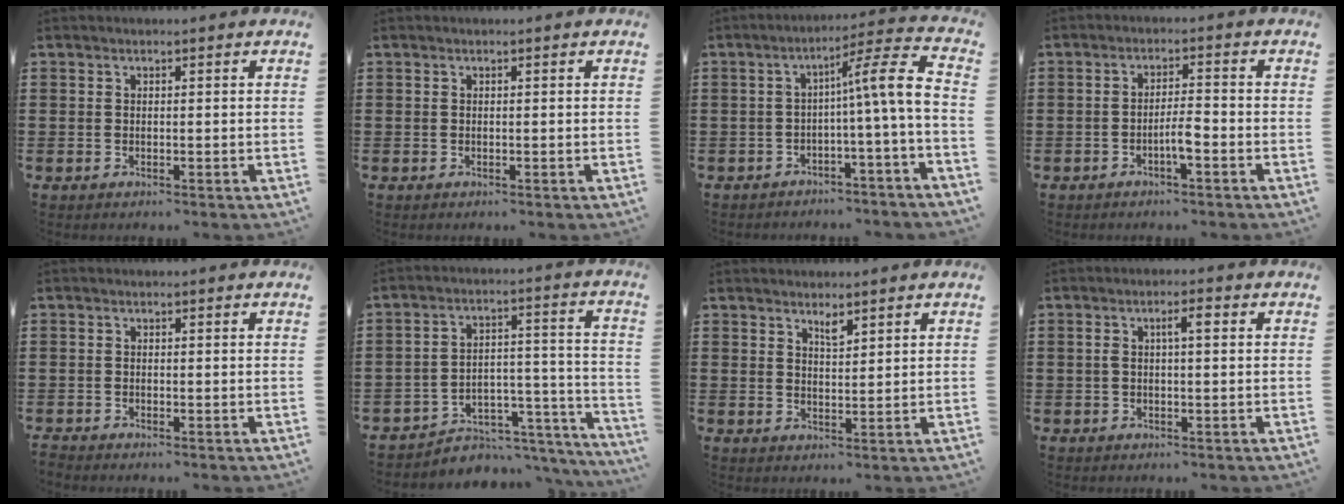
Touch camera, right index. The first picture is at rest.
{"total": 0.0}
{"total": 8.4, "force": [-1.1, 0.4, 8.3], "torque": [-0.137, -0.019, -0.033]}
{"total": 3.5, "force": [-1.7, 0.5, 3.0], "torque": [-0.060, 0.001, -0.033]}
{"total": 0.8, "force": [-0.8, 0.0, -0.1], "torque": [0.000, 0.001, -0.016]}
{"total": 4.8, "force": [-4.0, 2.4, 1.1], "torque": [-0.025, 0.009, -0.079]}
{"total": 2.1, "force": [1.8, 0.5, 1.1], "torque": [-0.016, -0.002, 0.030]}
{"total": 2.8, "force": [0.2, 0.6, 2.7], "torque": [-0.044, 0.003, -0.001]}